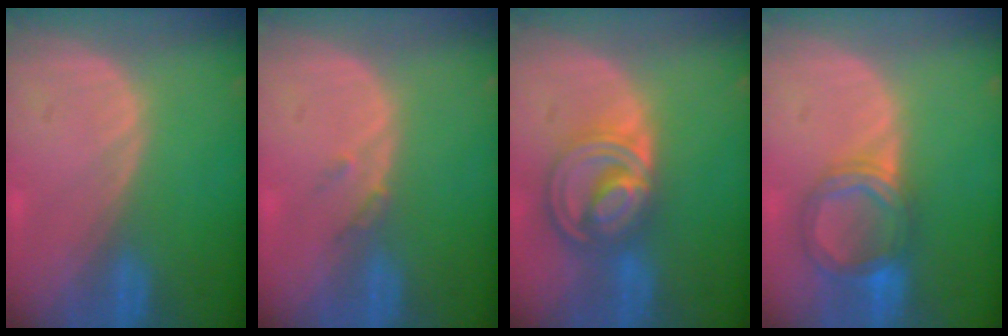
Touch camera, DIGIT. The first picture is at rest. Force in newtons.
{"total": 1.5, "press": 1.3, "slide": 0.7}
{"total": 8.7, "press": 7.4, "slide": 4.6}
{"total": 6.2, "press": 6.1, "slide": 1.2}